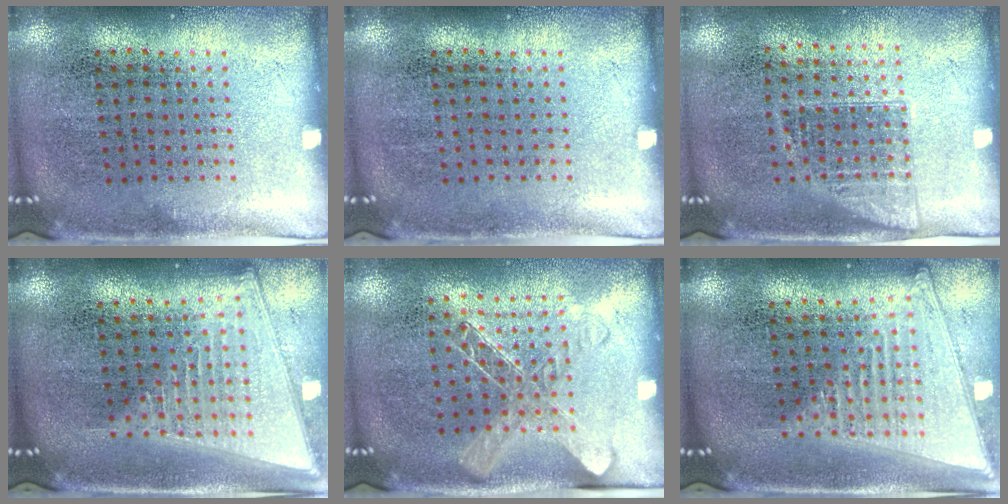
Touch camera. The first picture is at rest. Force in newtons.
{"total": 0.0}
{"total": 1.1, "press": 0.9, "slide": 0.6}
{"total": 2.2, "press": 1.8, "slide": 1.2}
{"total": 1.3, "press": 1.2, "slide": 0.7}
{"total": 2.0, "press": 1.7, "slide": 1.0}